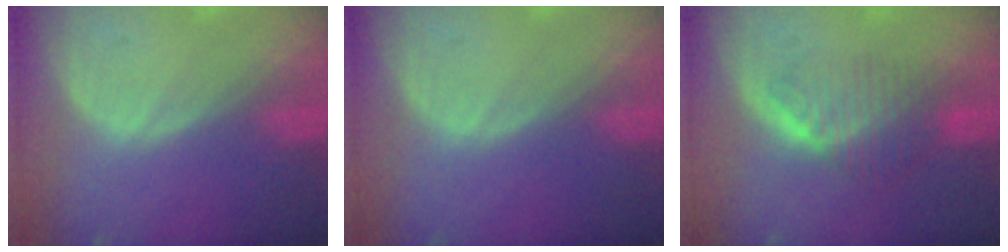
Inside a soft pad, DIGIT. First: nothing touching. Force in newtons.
{"total": 0.0}
{"total": 6.5, "press": 5.8, "slide": 2.8}